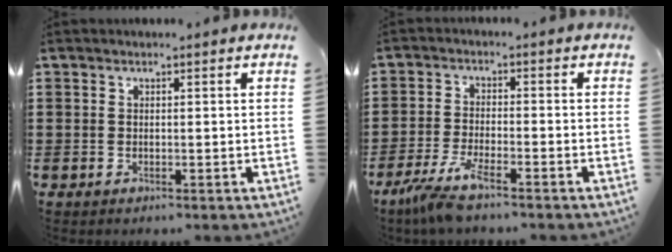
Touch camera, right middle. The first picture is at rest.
{"total": 5.5, "force": [-4.2, 0.3, 3.6], "torque": [-0.092, -0.021, -0.083]}